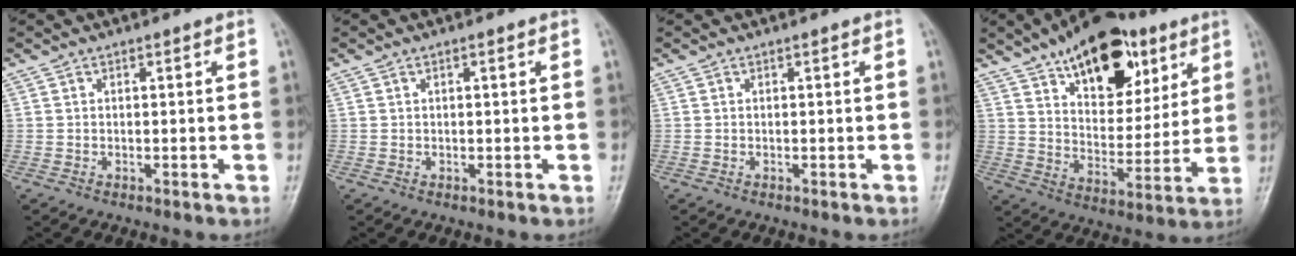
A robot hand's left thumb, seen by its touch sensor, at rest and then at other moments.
{"total": 0.7, "force": [0.2, 0.2, 0.6], "torque": [-0.011, 0.001, 0.003]}
{"total": 0.0}
{"total": 21.2, "force": [11.8, 11.2, 13.6], "torque": [-0.161, -0.039, 0.188]}